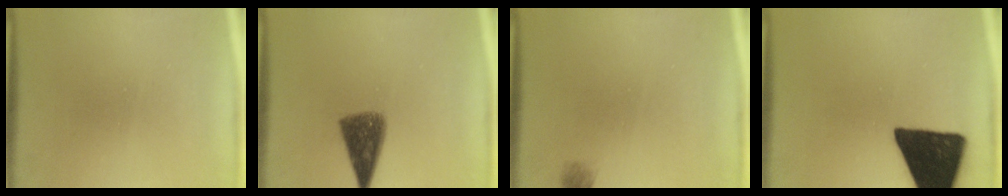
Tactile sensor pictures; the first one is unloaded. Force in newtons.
{"total": 8.0}
{"total": 1.1}
{"total": 17.6}